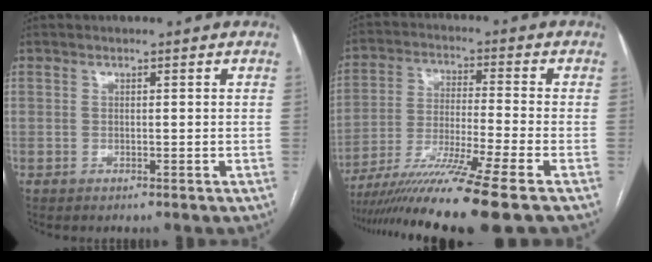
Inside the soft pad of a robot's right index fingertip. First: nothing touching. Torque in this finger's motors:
{"motor_torque": [1.08, -1.06, 0.85, 0.21]}